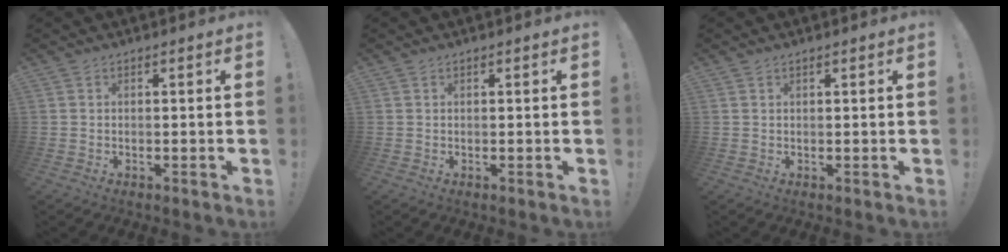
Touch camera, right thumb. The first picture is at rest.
{"total": 0.0}
{"total": 0.6, "force": [0.5, 0.0, 0.4], "torque": [-0.013, 0.003, 0.009]}